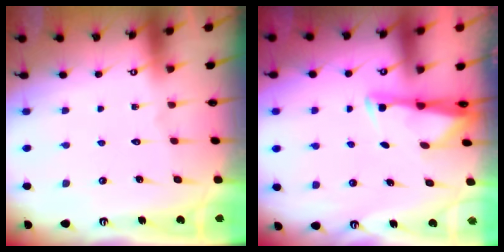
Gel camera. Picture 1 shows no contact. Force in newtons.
{"total": 2.9, "press": 2.9, "slide": 0.4}